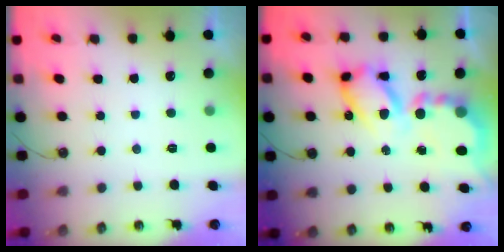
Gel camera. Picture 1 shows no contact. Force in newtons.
{"total": 17.2, "press": 17.1, "slide": 1.7}